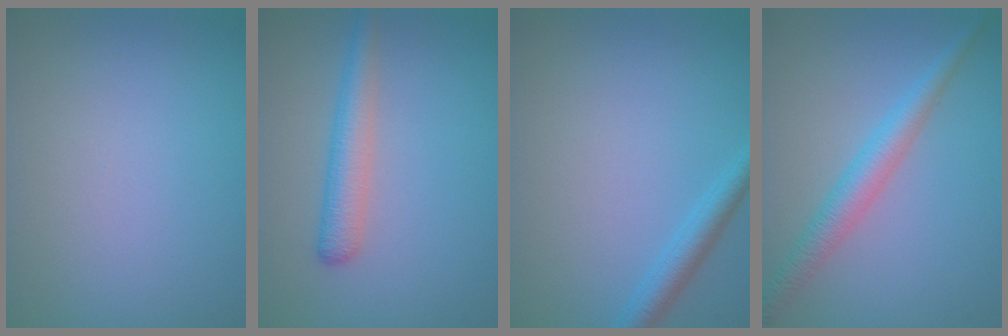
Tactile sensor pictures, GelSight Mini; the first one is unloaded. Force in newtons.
{"total": 2.9, "press": 2.9, "slide": 0.1}
{"total": 2.3, "press": 2.3, "slide": 0.2}
{"total": 3.2, "press": 3.2, "slide": 0.0}